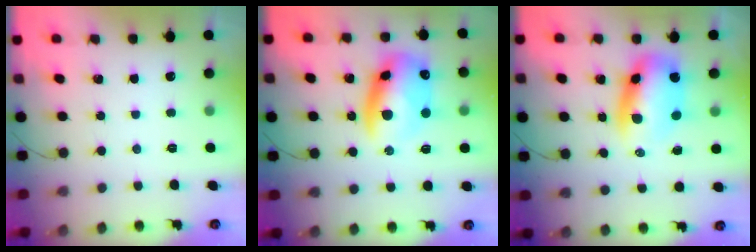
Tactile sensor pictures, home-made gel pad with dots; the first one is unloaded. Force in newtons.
{"total": 13.7, "press": 13.4, "slide": 2.9}
{"total": 9.9, "press": 9.6, "slide": 2.4}